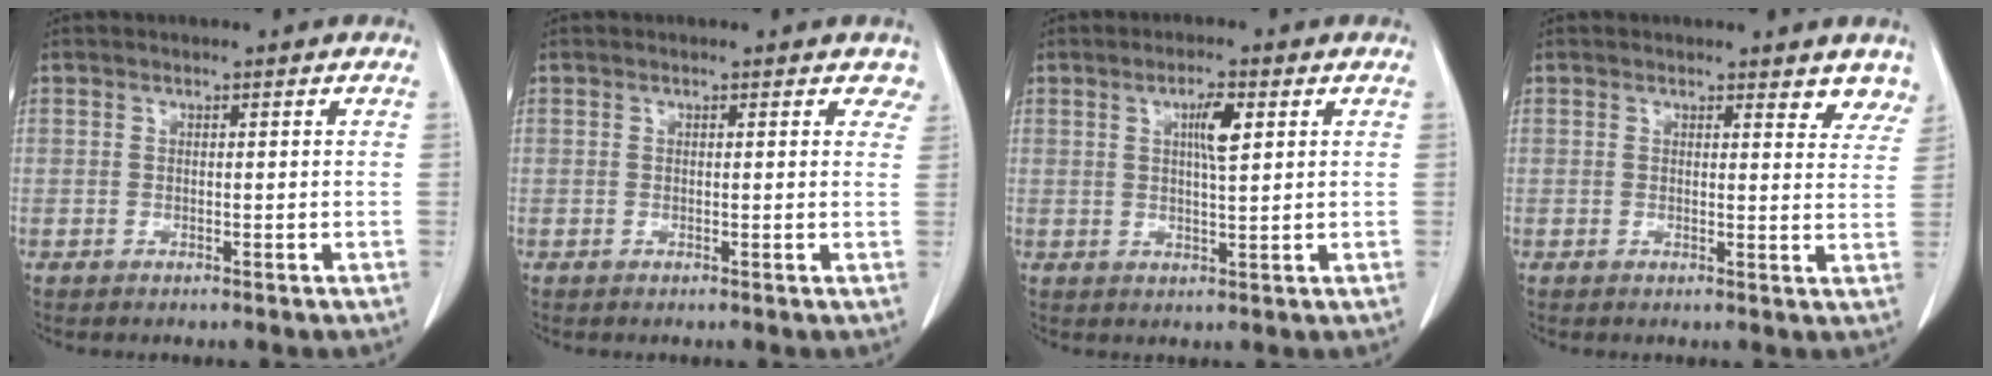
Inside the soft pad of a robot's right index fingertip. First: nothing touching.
{"total": 2.3, "force": [1.9, 1.1, 0.5], "torque": [0.012, -0.003, -0.001]}
{"total": 4.2, "force": [1.5, 0.6, 3.9], "torque": [-0.068, -0.001, 0.024]}
{"total": 5.2, "force": [4.7, 1.6, 1.7], "torque": [0.001, -0.017, 0.036]}